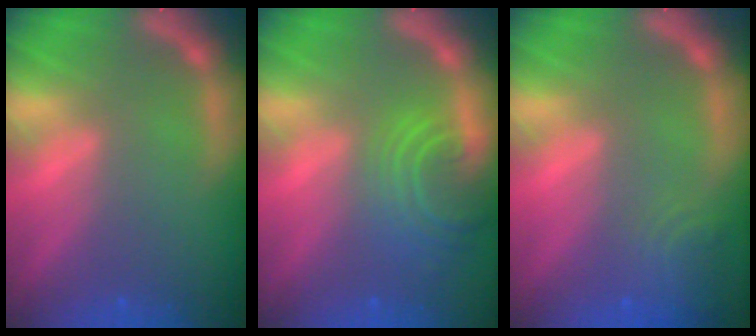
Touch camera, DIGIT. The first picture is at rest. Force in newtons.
{"total": 6.1}
{"total": 3.5}